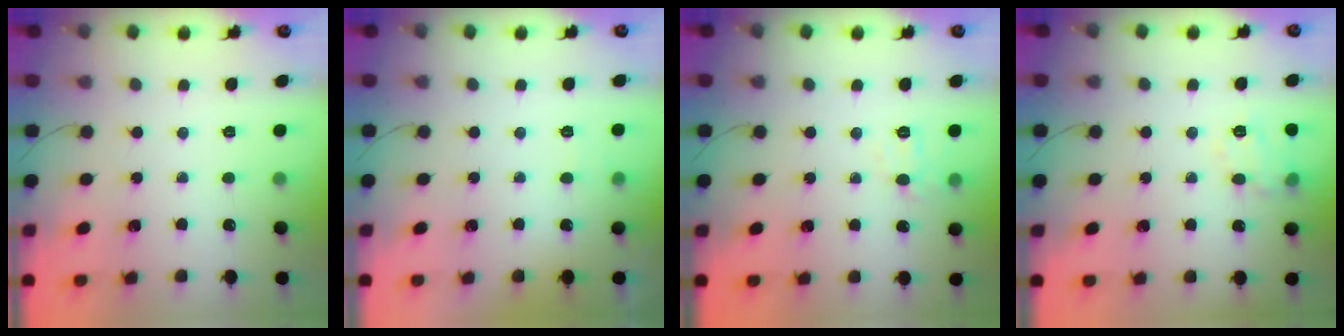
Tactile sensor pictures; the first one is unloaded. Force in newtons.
{"total": 2.6, "press": 2.1, "slide": 1.5}
{"total": 7.2, "press": 7.0, "slide": 1.6}
{"total": 10.7, "press": 10.7, "slide": 0.5}